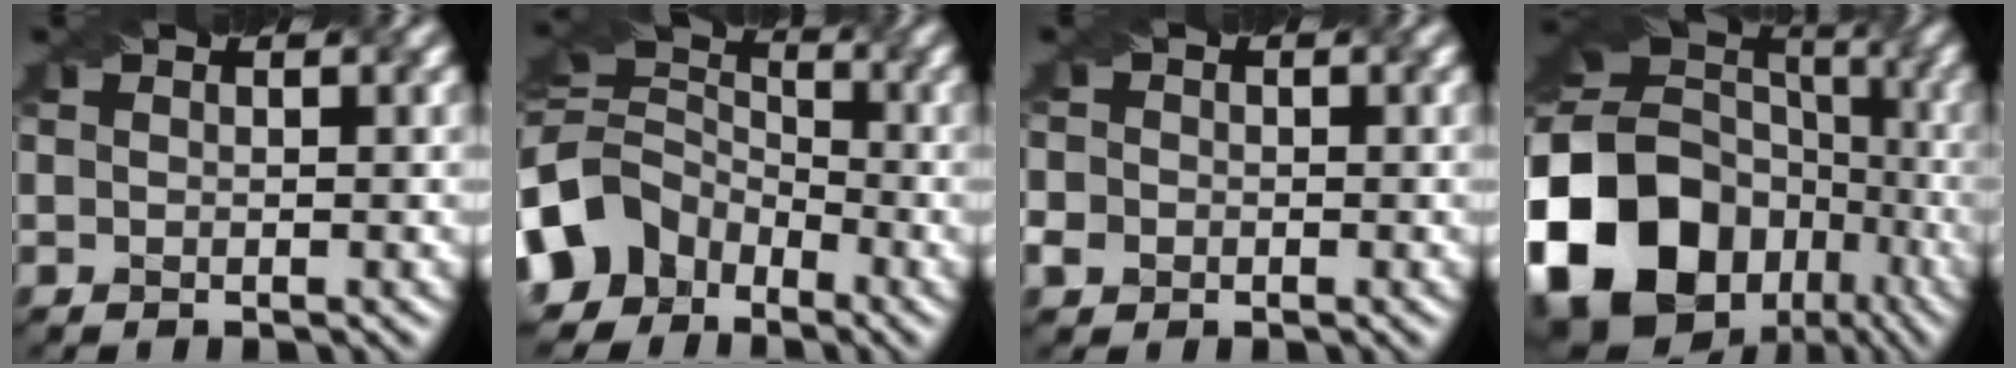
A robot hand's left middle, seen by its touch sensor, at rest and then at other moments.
{"total": 8.1, "force": [-4.0, 6.4, 3.1], "torque": [-0.082, 0.005, -0.084]}
{"total": 2.3, "force": [-0.6, 2.0, 0.7], "torque": [-0.010, 0.023, -0.017]}
{"total": 19.9, "force": [-7.2, 16.0, 9.4], "torque": [-0.192, -0.010, -0.133]}